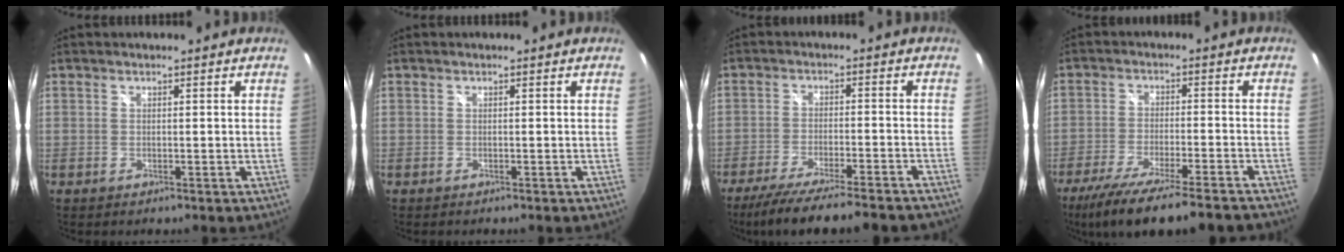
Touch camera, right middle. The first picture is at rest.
{"total": 0.0}
{"total": 18.7, "force": [-16.4, 1.7, 8.9], "torque": [-0.164, -0.036, -0.240]}
{"total": 17.6, "force": [-14.7, 1.4, 9.5], "torque": [-0.184, -0.043, -0.233]}